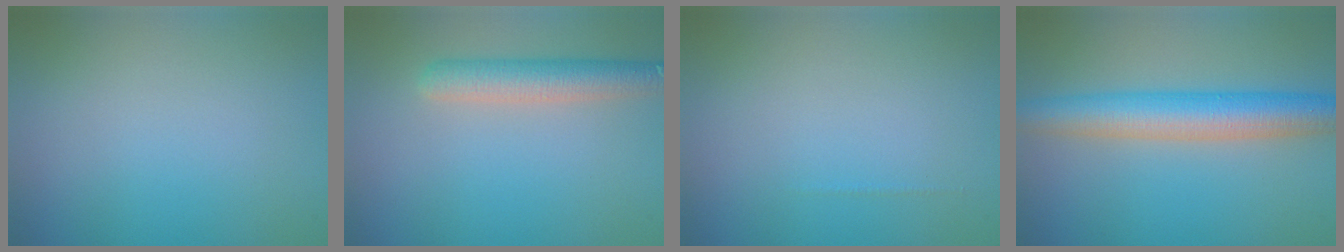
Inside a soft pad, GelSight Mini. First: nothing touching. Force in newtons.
{"total": 3.9, "press": 3.9, "slide": 0.1}
{"total": 0.0}
{"total": 5.9, "press": 5.9, "slide": 0.3}